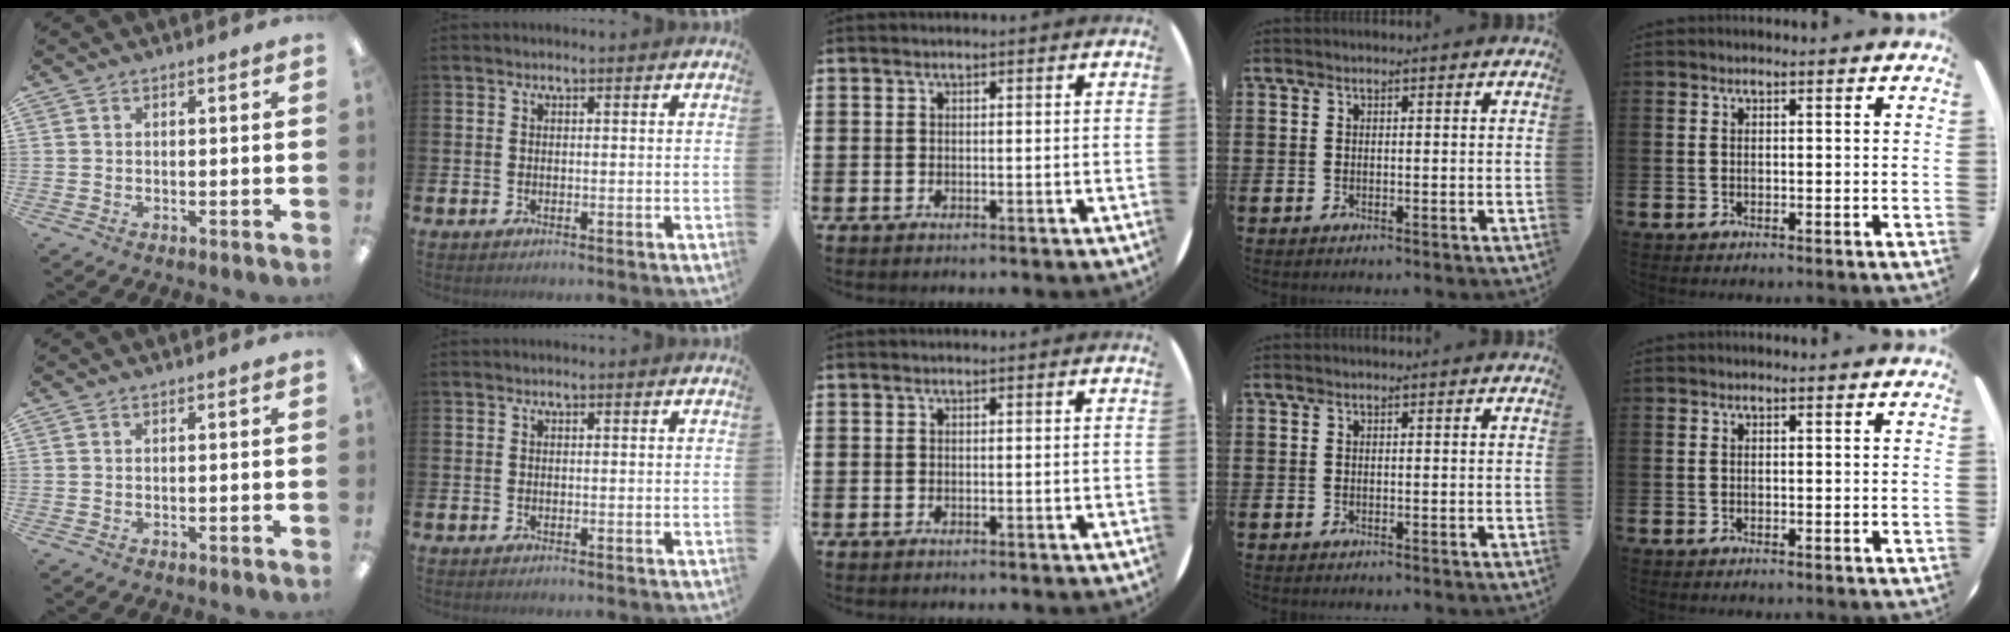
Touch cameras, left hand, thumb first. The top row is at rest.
{}